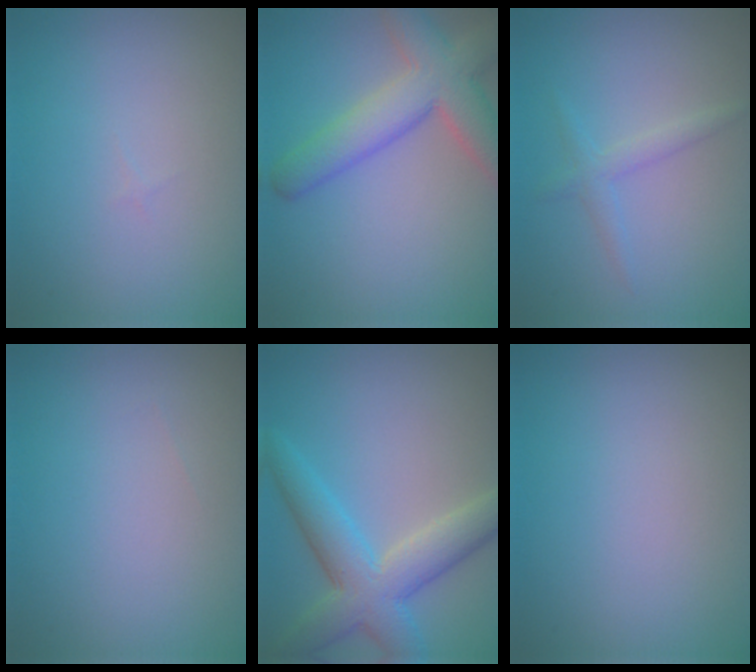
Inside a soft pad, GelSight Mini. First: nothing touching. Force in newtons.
{"total": 6.6, "press": 6.5, "slide": 0.4}
{"total": 1.5, "press": 1.5, "slide": 0.1}
{"total": 0.0}
{"total": 6.2, "press": 6.2, "slide": 0.5}
{"total": 0.0}